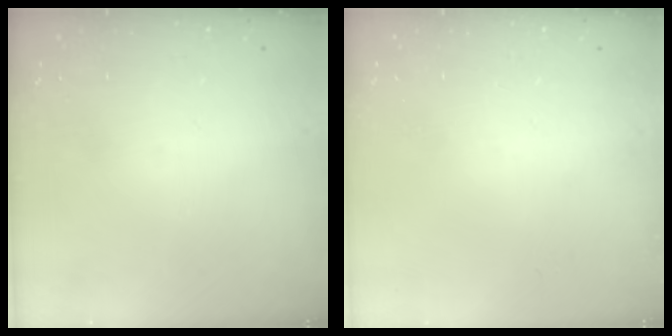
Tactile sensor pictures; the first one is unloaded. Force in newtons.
{"total": 0.0}